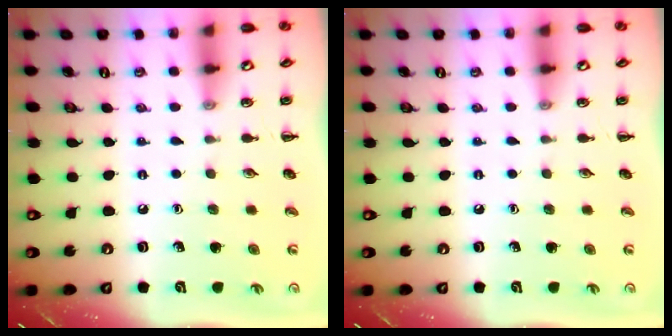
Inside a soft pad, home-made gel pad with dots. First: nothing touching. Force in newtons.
{"total": 0.0}